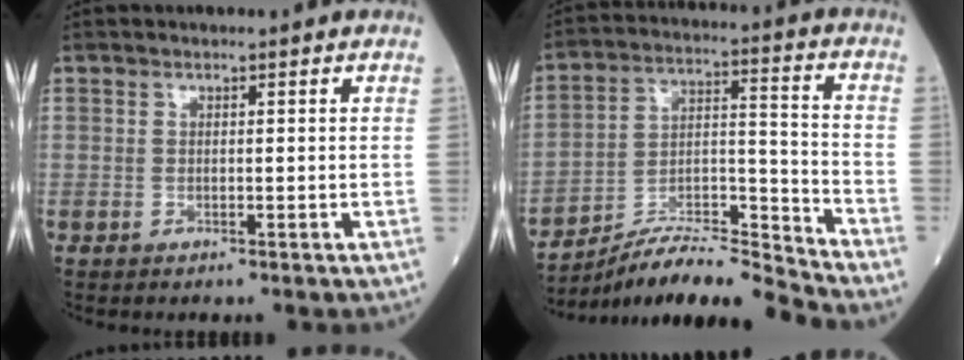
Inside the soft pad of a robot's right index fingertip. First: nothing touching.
{"total": 12.9, "force": [-12.4, -1.1, 3.5], "torque": [-0.051, 0.039, -0.224]}